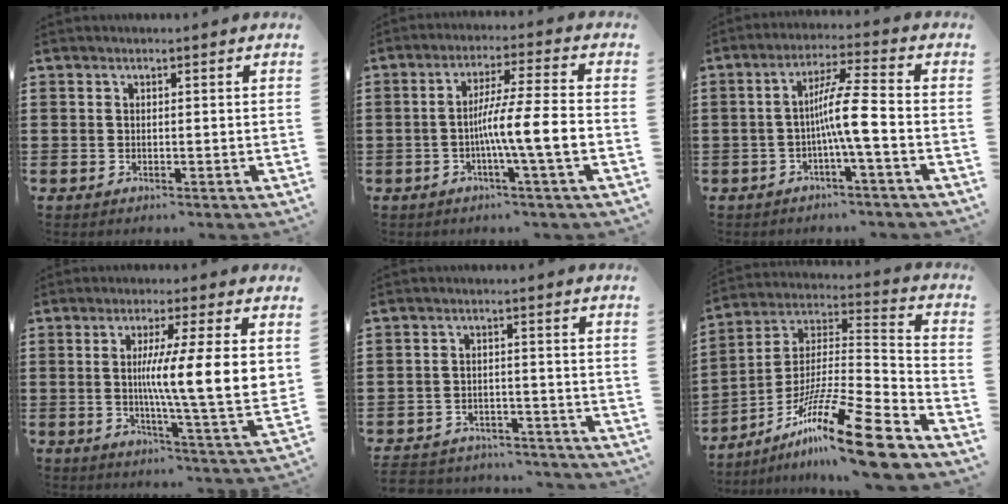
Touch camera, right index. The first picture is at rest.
{"total": 8.5, "force": [-2.2, 0.0, 8.2], "torque": [-0.139, -0.004, -0.041]}
{"total": 7.7, "force": [-1.6, 0.4, 7.5], "torque": [-0.132, 0.002, -0.034]}
{"total": 10.6, "force": [1.9, 0.7, 10.4], "torque": [-0.185, -0.012, 0.028]}
{"total": 3.4, "force": [-3.4, 0.5, -0.1], "torque": [-0.005, 0.002, -0.072]}
{"total": 17.7, "force": [-12.6, 1.3, 12.4], "torque": [-0.212, 0.033, -0.226]}